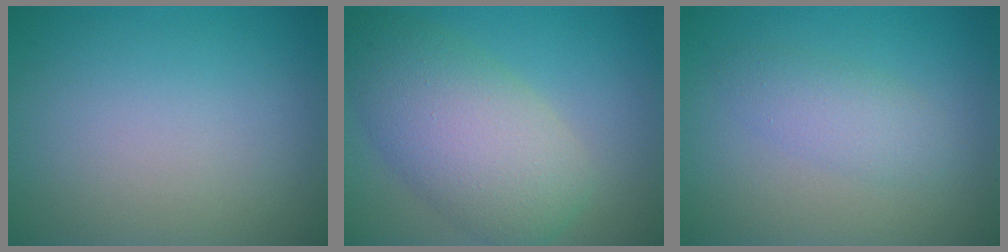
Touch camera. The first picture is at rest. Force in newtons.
{"total": 7.8, "press": 7.8, "slide": 0.3}
{"total": 2.3, "press": 2.3, "slide": 0.1}